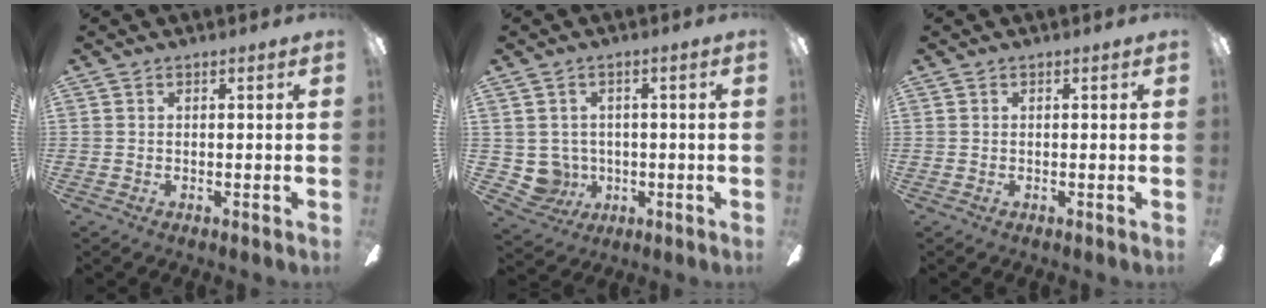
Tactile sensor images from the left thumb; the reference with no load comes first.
{"total": 5.7, "force": [0.6, 5.6, 0.9], "torque": [-0.048, -0.008, 0.015]}
{"total": 0.0}